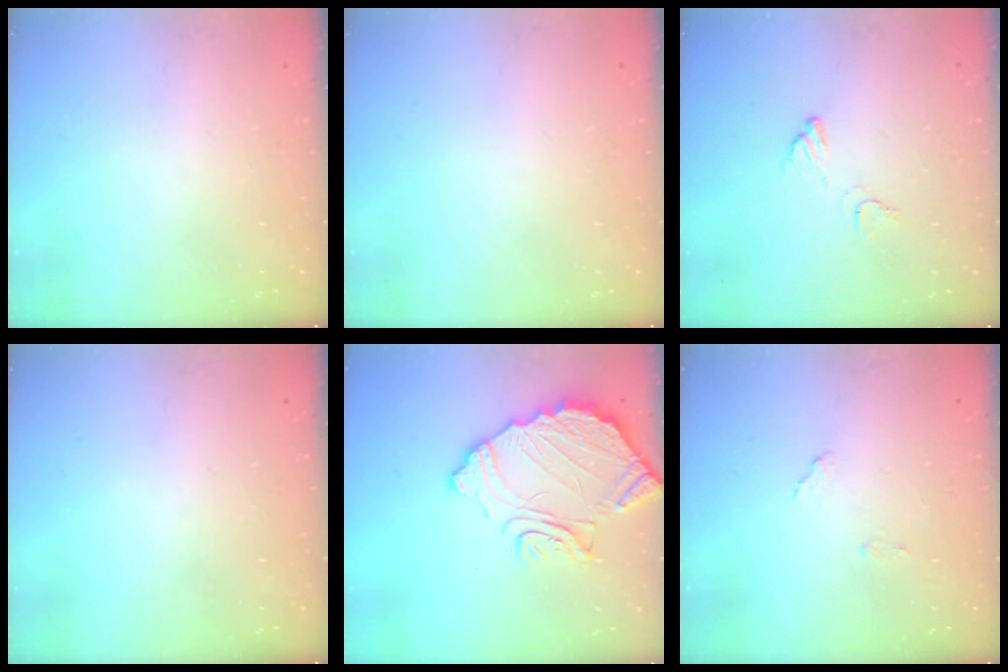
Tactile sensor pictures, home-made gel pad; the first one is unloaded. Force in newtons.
{"total": 0.0}
{"total": 4.7, "press": 4.6, "slide": 0.3}
{"total": 2.8, "press": 2.8, "slide": 0.1}
{"total": 13.6, "press": 13.6, "slide": 1.2}
{"total": 8.3, "press": 8.3, "slide": 0.8}